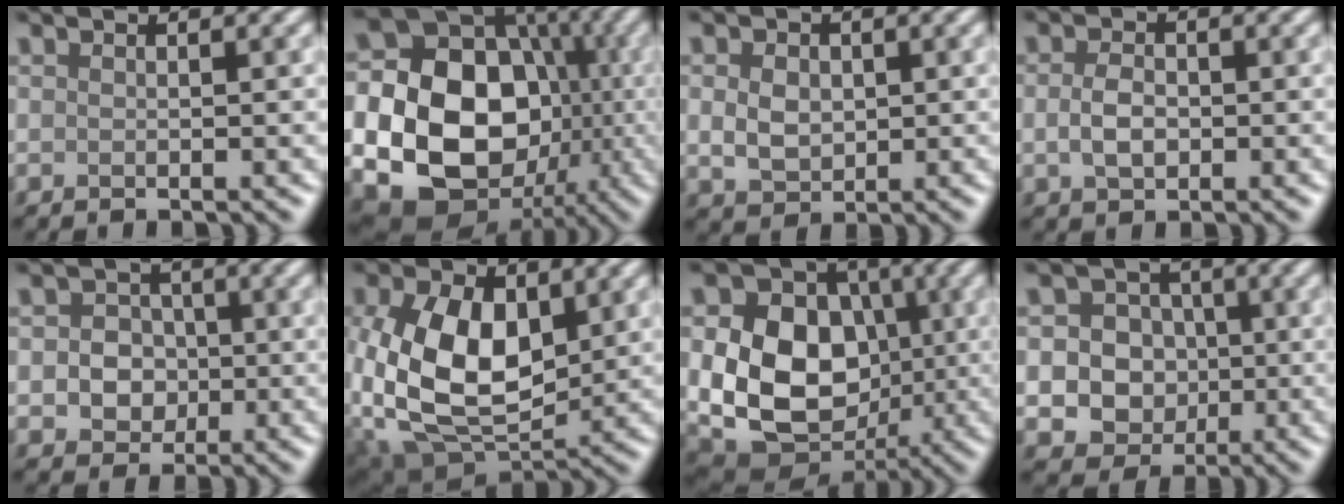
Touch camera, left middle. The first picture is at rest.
{"total": 22.2, "force": [-3.1, 19.2, 10.8], "torque": [-0.212, -0.015, -0.096]}
{"total": 3.0, "force": [0.2, 2.4, 1.9], "torque": [-0.038, -0.002, 0.003]}
{"total": 2.5, "force": [-0.2, 1.7, 1.8], "torque": [-0.040, 0.000, -0.006]}
{"total": 3.6, "force": [-0.3, 3.2, 1.7], "torque": [-0.010, -0.002, -0.016]}
{"total": 11.1, "force": [0.9, 7.0, 8.6], "torque": [-0.185, -0.002, 0.015]}
{"total": 12.2, "force": [-0.6, 9.4, 7.7], "torque": [-0.131, -0.017, -0.014]}
{"total": 8.6, "force": [-1.2, 8.0, 2.9], "torque": [-0.045, 0.010, -0.048]}